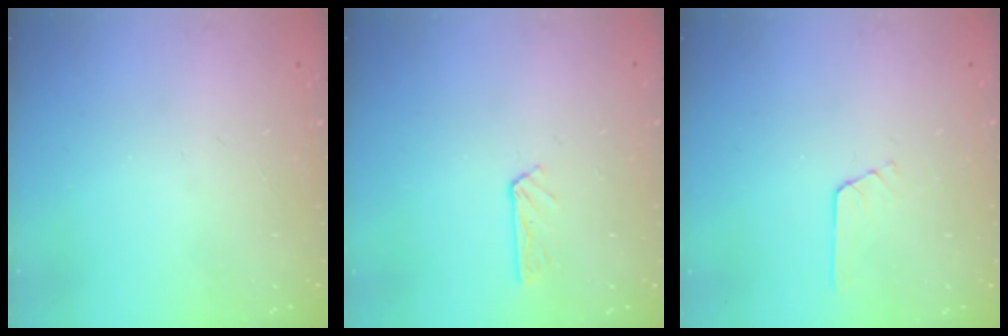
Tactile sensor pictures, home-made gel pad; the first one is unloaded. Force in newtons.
{"total": 3.3, "press": 3.3, "slide": 0.4}
{"total": 2.7, "press": 2.7, "slide": 0.2}